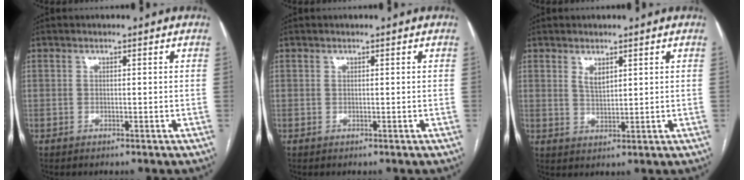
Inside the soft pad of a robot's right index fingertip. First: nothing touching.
{"total": 0.0}
{"total": 2.5, "force": [1.5, 1.0, 1.7], "torque": [-0.034, -0.003, 0.034]}